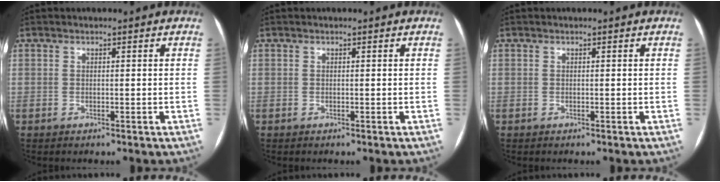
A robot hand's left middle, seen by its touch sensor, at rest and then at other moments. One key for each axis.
{"total": 0.0}
{"total": 0.0}